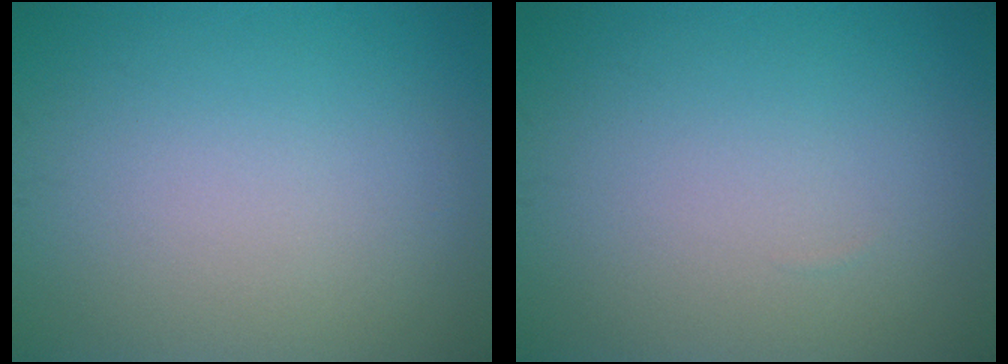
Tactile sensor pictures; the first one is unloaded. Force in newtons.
{"total": 0.0}